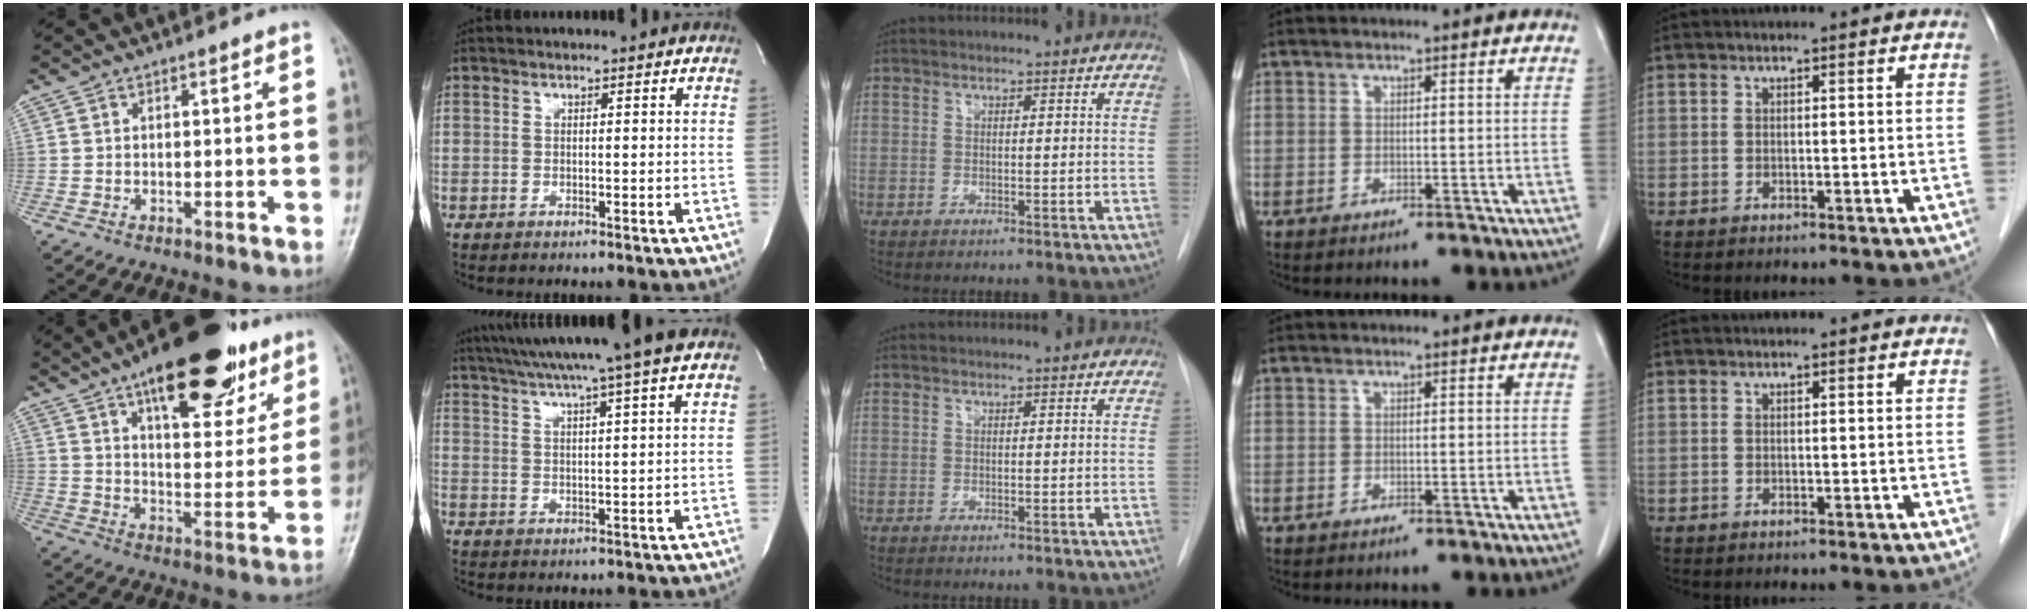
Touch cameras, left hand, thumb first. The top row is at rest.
{"thumb": {"total": 23.3, "force": [14.3, 9.6, 15.7], "torque": [-0.183, -0.042, 0.214]}, "index": {"total": 15.0, "force": [12.2, -1.7, 8.5], "torque": [-0.150, 0.007, 0.170]}}